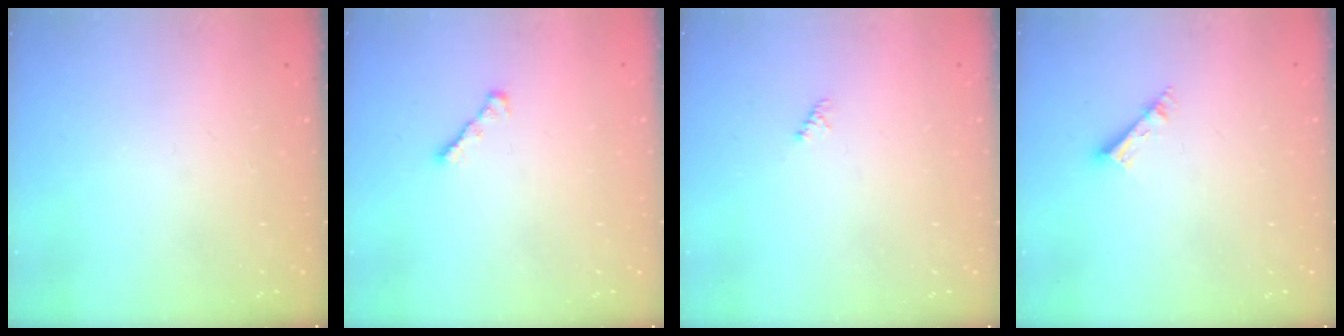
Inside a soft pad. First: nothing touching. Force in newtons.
{"total": 2.5, "press": 2.4, "slide": 0.6}
{"total": 1.1, "press": 1.1, "slide": 0.3}
{"total": 4.2, "press": 4.2, "slide": 0.2}